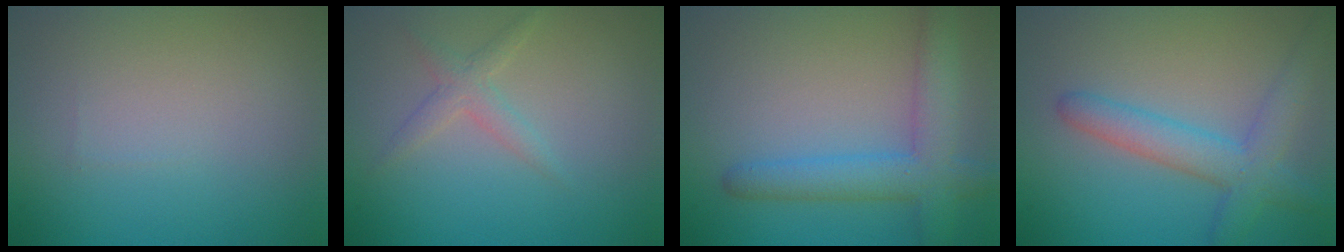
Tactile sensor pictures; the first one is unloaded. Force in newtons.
{"total": 1.7, "press": 1.7, "slide": 0.1}
{"total": 5.0, "press": 5.0, "slide": 0.2}
{"total": 4.3, "press": 4.3, "slide": 0.3}